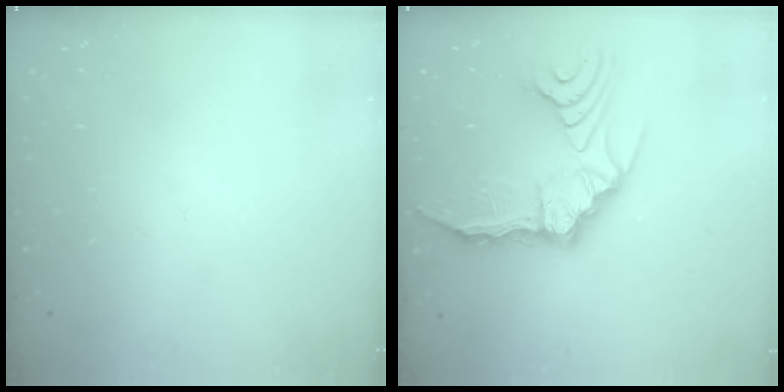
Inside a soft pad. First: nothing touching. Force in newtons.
{"total": 14.8, "press": 13.9, "slide": 5.2}